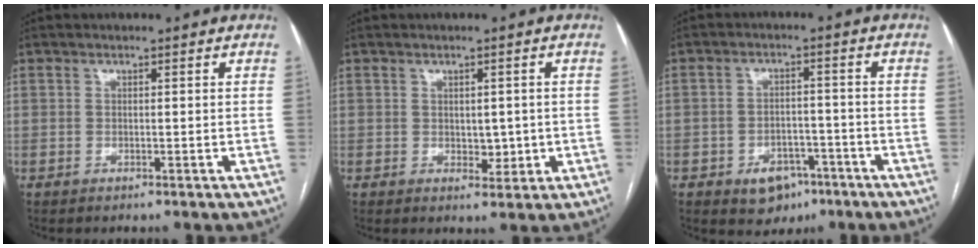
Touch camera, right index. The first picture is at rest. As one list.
[{"total": 3.1, "force": [-0.1, 2.1, 2.3], "torque": [-0.030, 0.000, 0.008]}, {"total": 6.4, "force": [-3.5, 4.4, 3.0], "torque": [-0.040, 0.009, -0.045]}]